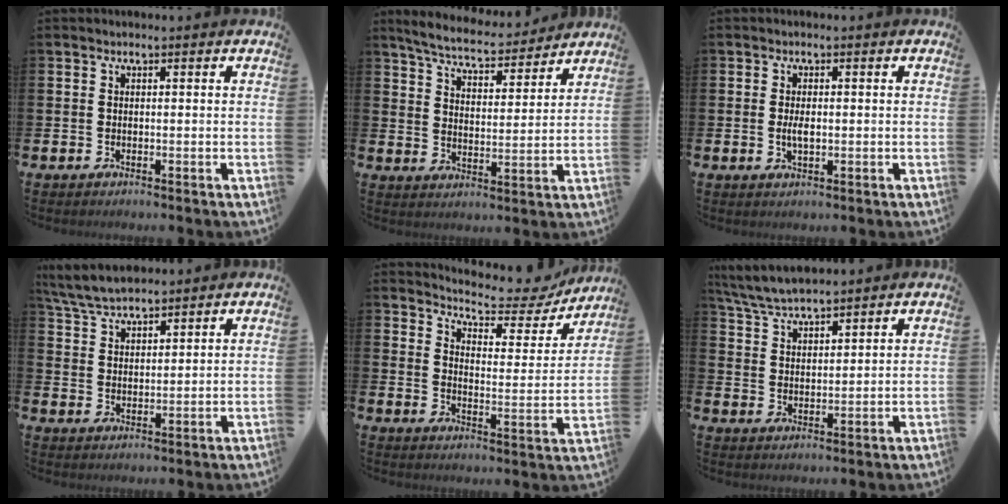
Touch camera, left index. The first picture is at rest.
{"total": 6.3, "force": [6.1, 1.0, 1.5], "torque": [-0.052, -0.041, 0.104]}
{"total": 2.3, "force": [-0.1, 1.0, 2.0], "torque": [-0.037, 0.002, -0.003]}
{"total": 5.4, "force": [5.2, 1.0, 1.2], "torque": [-0.045, -0.017, 0.097]}
{"total": 6.0, "force": [5.8, 1.3, 1.3], "torque": [-0.044, -0.051, 0.093]}
{"total": 5.6, "force": [5.5, 0.7, 1.1], "torque": [-0.046, -0.021, 0.101]}